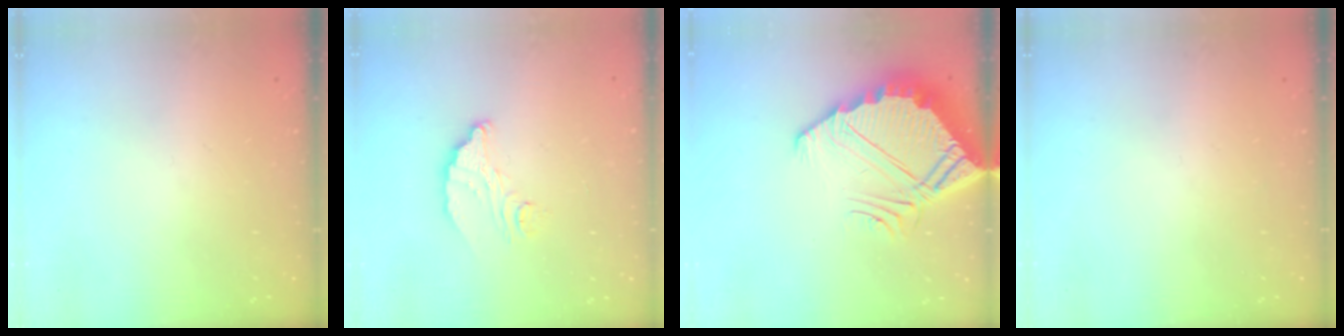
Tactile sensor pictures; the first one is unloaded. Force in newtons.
{"total": 7.5, "press": 7.5, "slide": 0.2}
{"total": 10.4, "press": 10.4, "slide": 0.6}
{"total": 0.0}